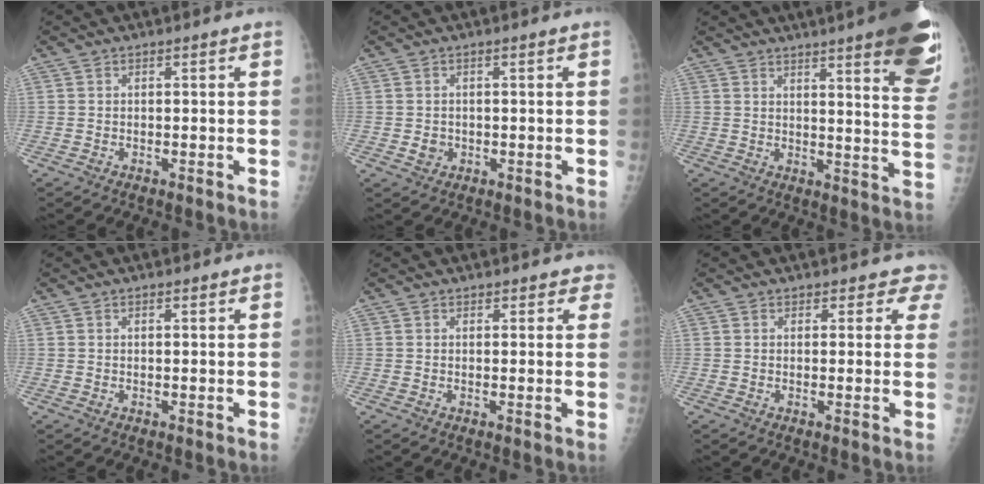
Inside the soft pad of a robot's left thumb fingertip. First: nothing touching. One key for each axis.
{"total": 2.0, "fx": -0.3, "fy": 1.8, "fz": 0.8, "tx": -0.006, "ty": 0.002, "tz": 0.000}
{"total": 19.8, "fx": 12.5, "fy": 3.1, "fz": 15.0, "tx": -0.170, "ty": -0.054, "tz": 0.145}
{"total": 0.8, "fx": 0.6, "fy": 0.3, "fz": 0.5, "tx": -0.010, "ty": -0.002, "tz": 0.009}
{"total": 3.1, "fx": 2.7, "fy": 1.6, "fz": 0.3, "tx": 0.034, "ty": -0.009, "tz": 0.017}
{"total": 4.0, "fx": 3.5, "fy": 1.9, "fz": -0.2, "tx": 0.041, "ty": -0.019, "tz": 0.018}